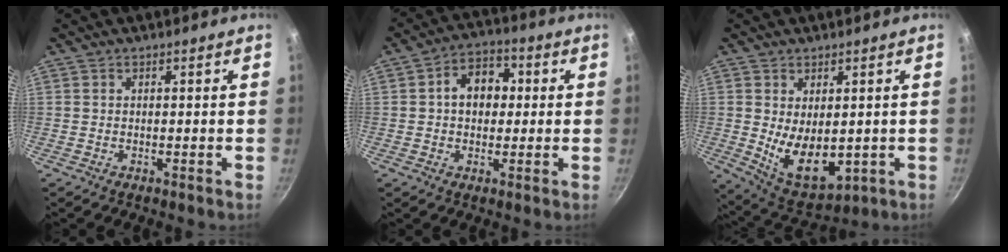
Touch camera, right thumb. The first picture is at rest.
{"total": 8.5, "force": [0.9, 6.4, 5.6], "torque": [-0.046, 0.015, 0.002]}
{"total": 10.8, "force": [-0.2, 6.4, 8.6], "torque": [-0.118, -0.027, 0.025]}